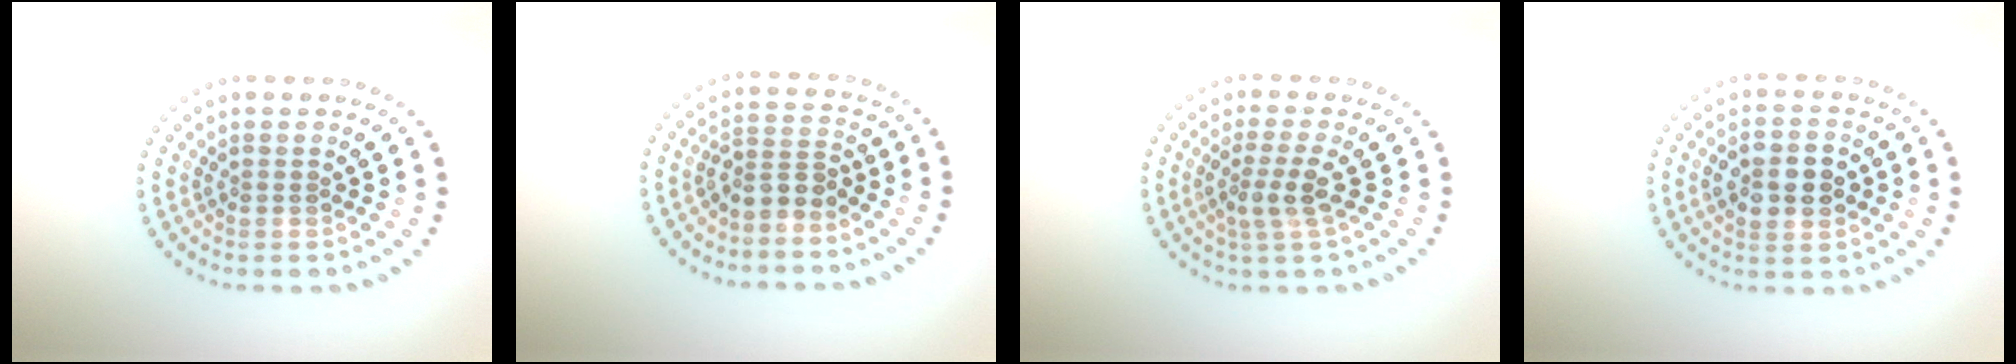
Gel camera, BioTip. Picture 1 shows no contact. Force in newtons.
{"total": 2.4, "press": 1.8, "slide": 1.7}
{"total": 2.6, "press": 2.0, "slide": 1.6}
{"total": 4.9, "press": 4.9, "slide": 0.1}